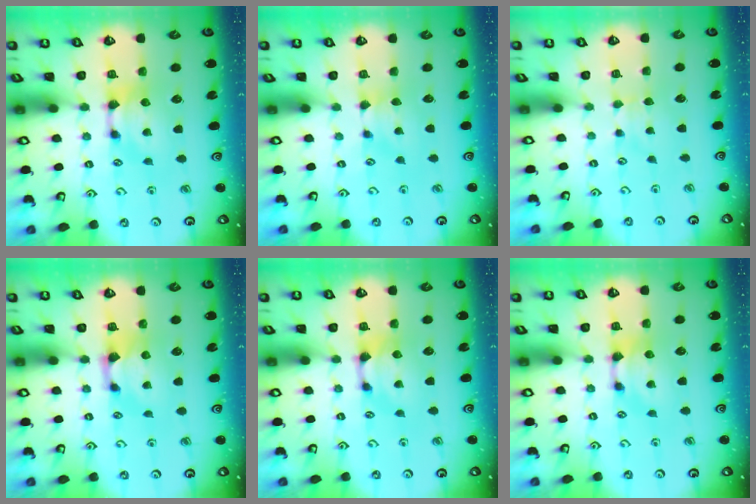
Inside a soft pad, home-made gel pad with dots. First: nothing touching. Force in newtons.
{"total": 2.0, "press": 1.9, "slide": 0.7}
{"total": 2.3, "press": 2.2, "slide": 0.5}
{"total": 0.6, "press": 0.1, "slide": 0.6}
{"total": 1.1, "press": 0.4, "slide": 1.0}
{"total": 0.0}